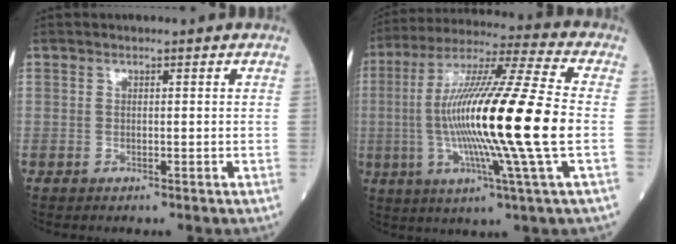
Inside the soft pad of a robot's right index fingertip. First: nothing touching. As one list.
[{"total": 21.4, "force": [-2.0, -1.1, 21.3], "torque": [-0.402, -0.009, -0.053]}]